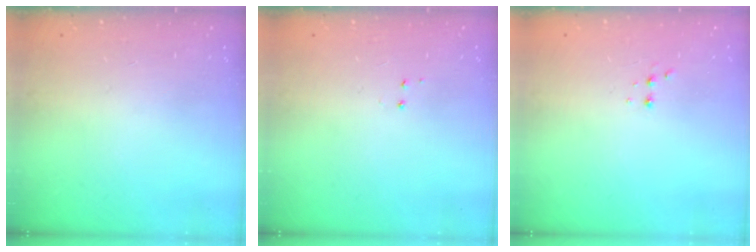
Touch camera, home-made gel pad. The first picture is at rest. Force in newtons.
{"total": 4.0, "press": 4.0, "slide": 0.4}
{"total": 2.5, "press": 2.4, "slide": 0.8}